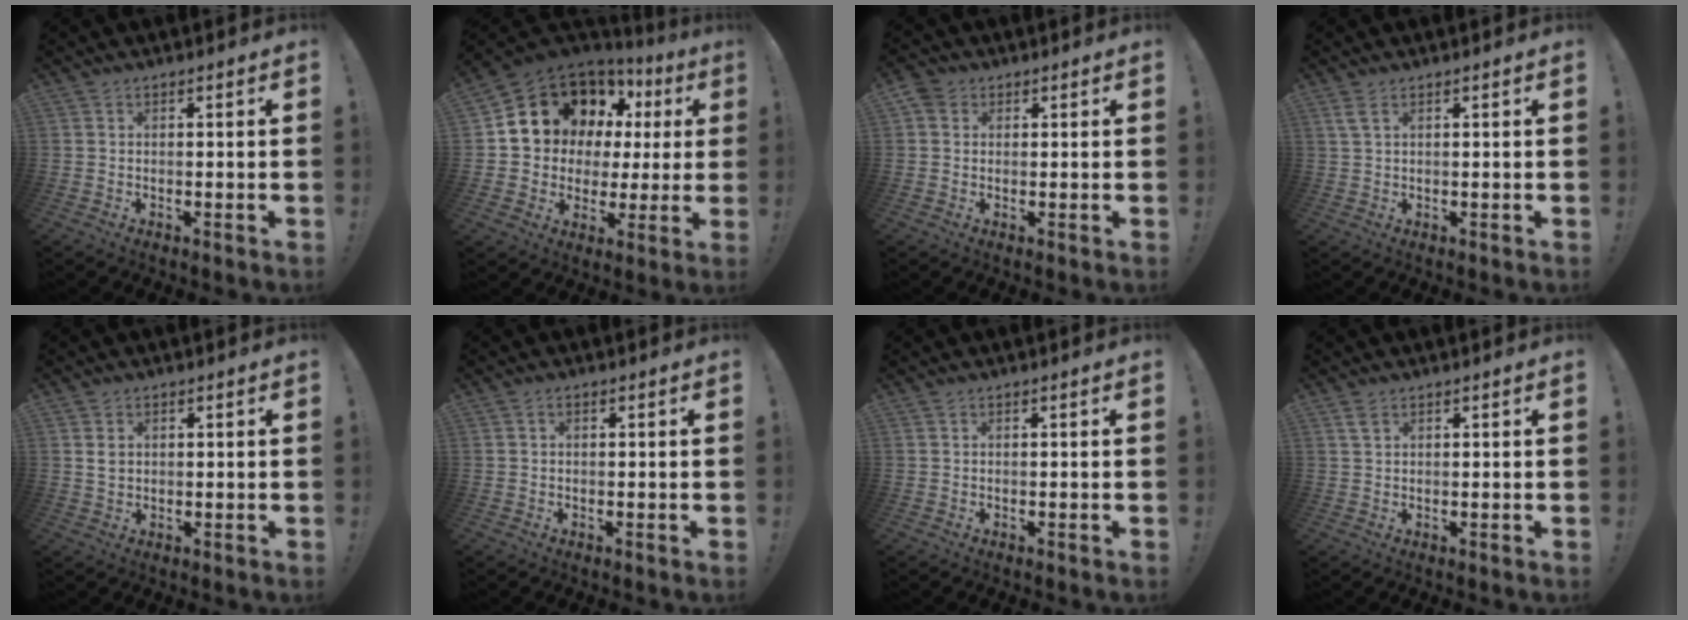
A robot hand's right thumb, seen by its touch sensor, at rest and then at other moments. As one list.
[{"total": 13.1, "force": [7.5, 9.6, 4.8], "torque": [-0.082, -0.055, 0.159]}, {"total": 3.4, "force": [1.5, 2.8, 1.3], "torque": [-0.025, 0.003, 0.029]}, {"total": 3.0, "force": [1.5, 1.2, 2.3], "torque": [-0.043, -0.001, 0.028]}, {"total": 2.3, "force": [0.7, 1.8, 1.2], "torque": [-0.009, -0.002, 0.011]}, {"total": 0.7, "force": [0.0, 0.4, 0.6], "torque": [-0.015, 0.003, 0.002]}, {"total": 0.0}, {"total": 2.2, "force": [1.3, 1.1, 1.5], "torque": [-0.028, 0.000, 0.023]}]